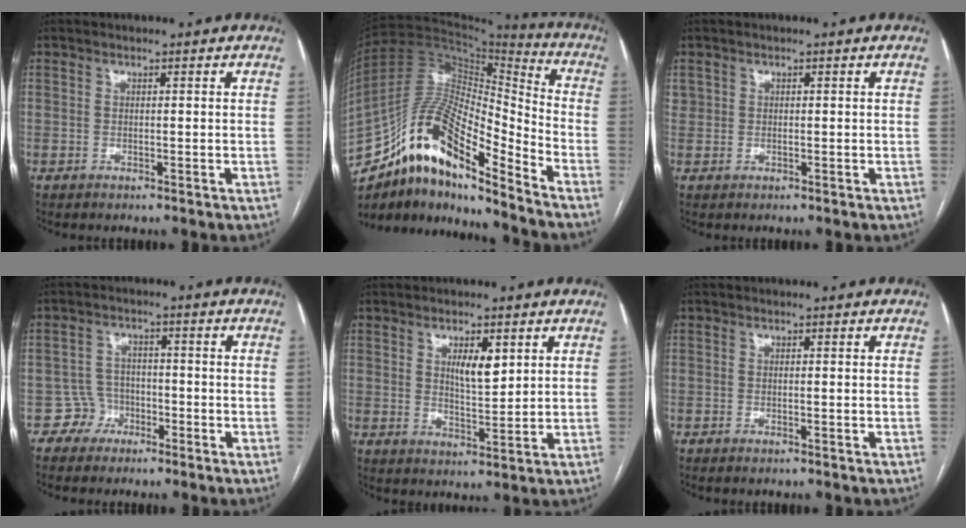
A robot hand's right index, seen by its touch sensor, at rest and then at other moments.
{"total": 18.6, "force": [-13.0, 4.7, 12.5], "torque": [-0.230, 0.038, -0.230]}
{"total": 1.7, "force": [0.6, 1.6, 0.3], "torque": [0.000, 0.012, 0.012]}
{"total": 3.9, "force": [-2.2, 3.1, -0.4], "torque": [0.013, 0.015, -0.041]}
{"total": 4.8, "force": [2.0, 1.6, 4.1], "torque": [-0.068, -0.003, 0.037]}
{"total": 0.7, "force": [-0.5, 0.0, 0.4], "torque": [-0.013, -0.003, -0.007]}